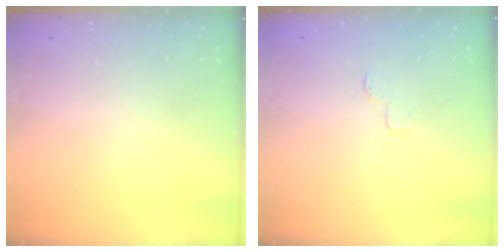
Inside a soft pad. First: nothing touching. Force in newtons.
{"total": 3.6, "press": 3.6, "slide": 0.4}